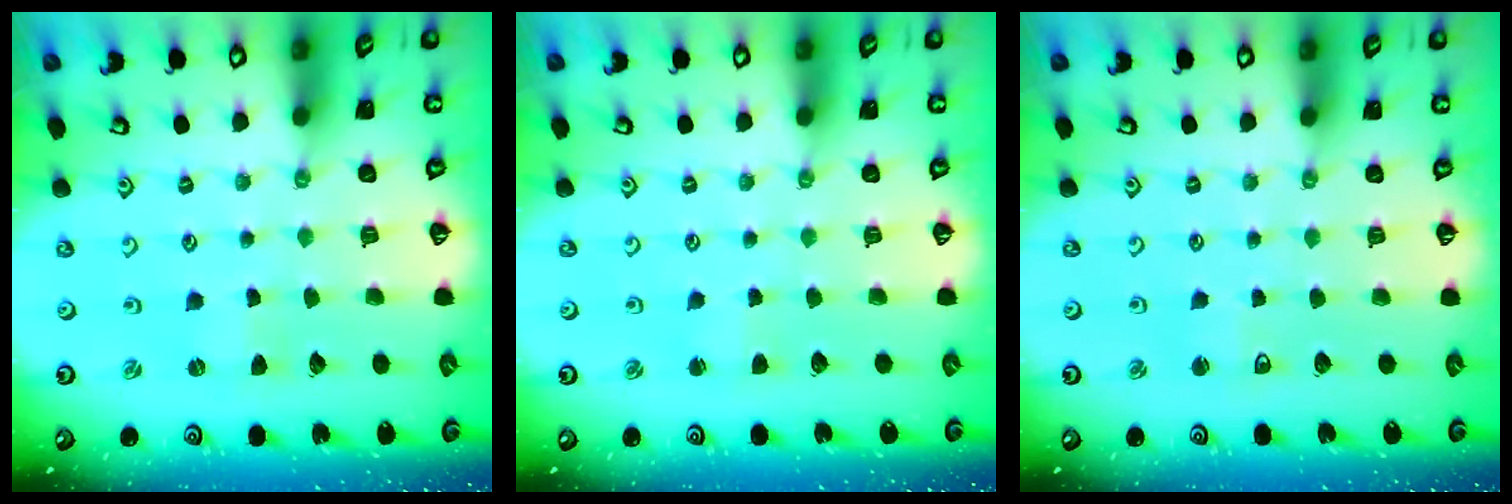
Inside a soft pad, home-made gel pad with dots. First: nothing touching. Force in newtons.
{"total": 1.6, "press": 1.6, "slide": 0.2}
{"total": 2.8, "press": 2.7, "slide": 0.7}